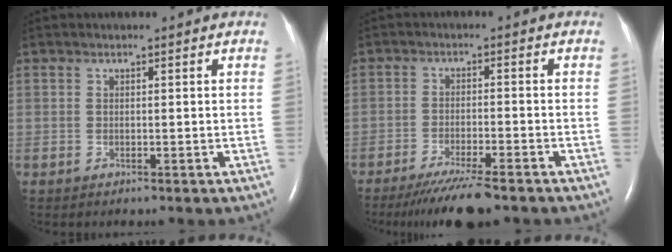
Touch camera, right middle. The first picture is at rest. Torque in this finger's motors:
{"motor_torque": [0.81, -0.80, 0.12, 0.07]}